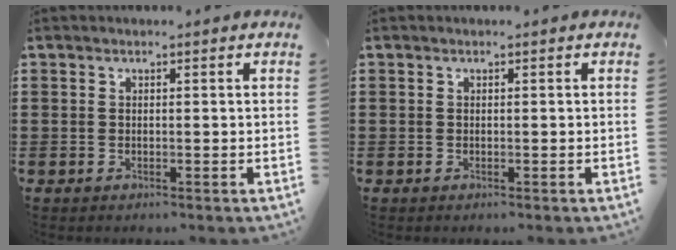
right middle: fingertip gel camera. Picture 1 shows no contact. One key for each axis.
{"total": 0.0}